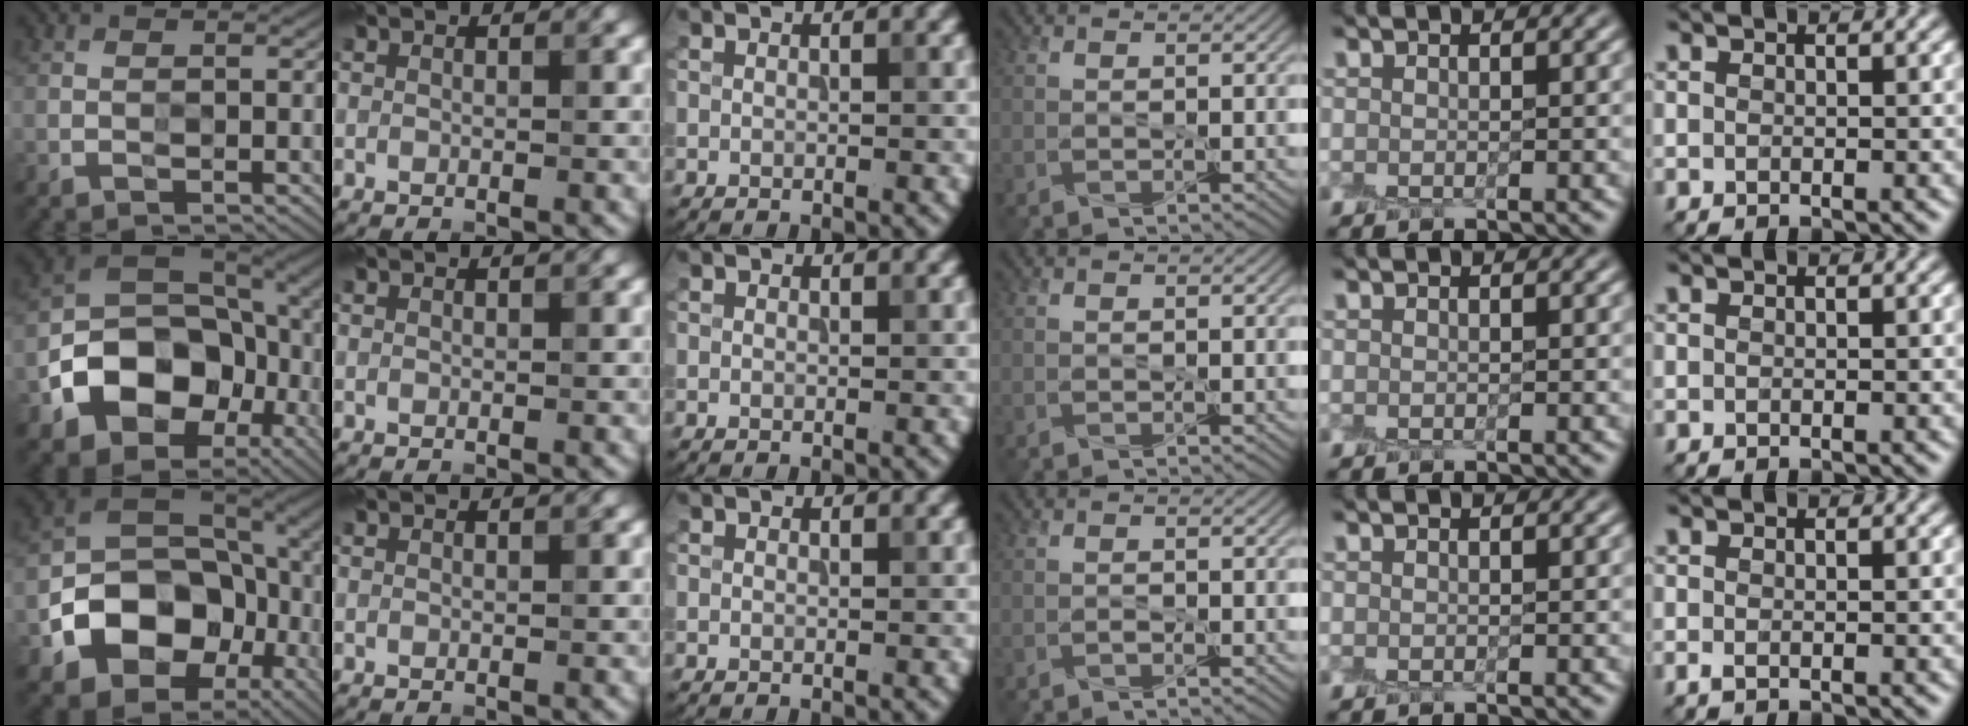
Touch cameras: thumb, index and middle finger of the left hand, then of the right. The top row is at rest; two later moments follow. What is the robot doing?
{"motion": "peel", "object": "aluminum foil"}